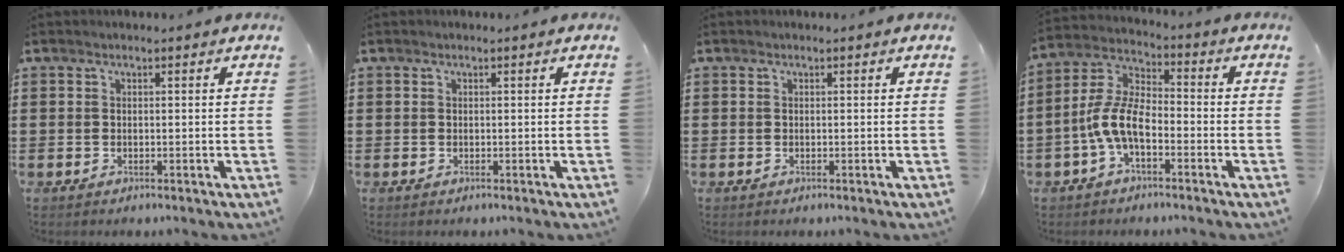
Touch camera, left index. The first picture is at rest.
{"total": 0.0}
{"total": 0.0}
{"total": 8.1, "force": [-3.7, 3.4, 6.3], "torque": [-0.158, -0.007, -0.079]}